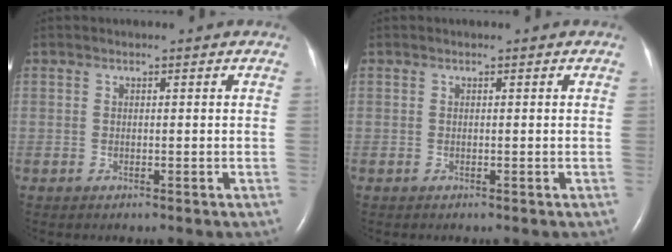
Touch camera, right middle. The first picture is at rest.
{"total": 0.0}